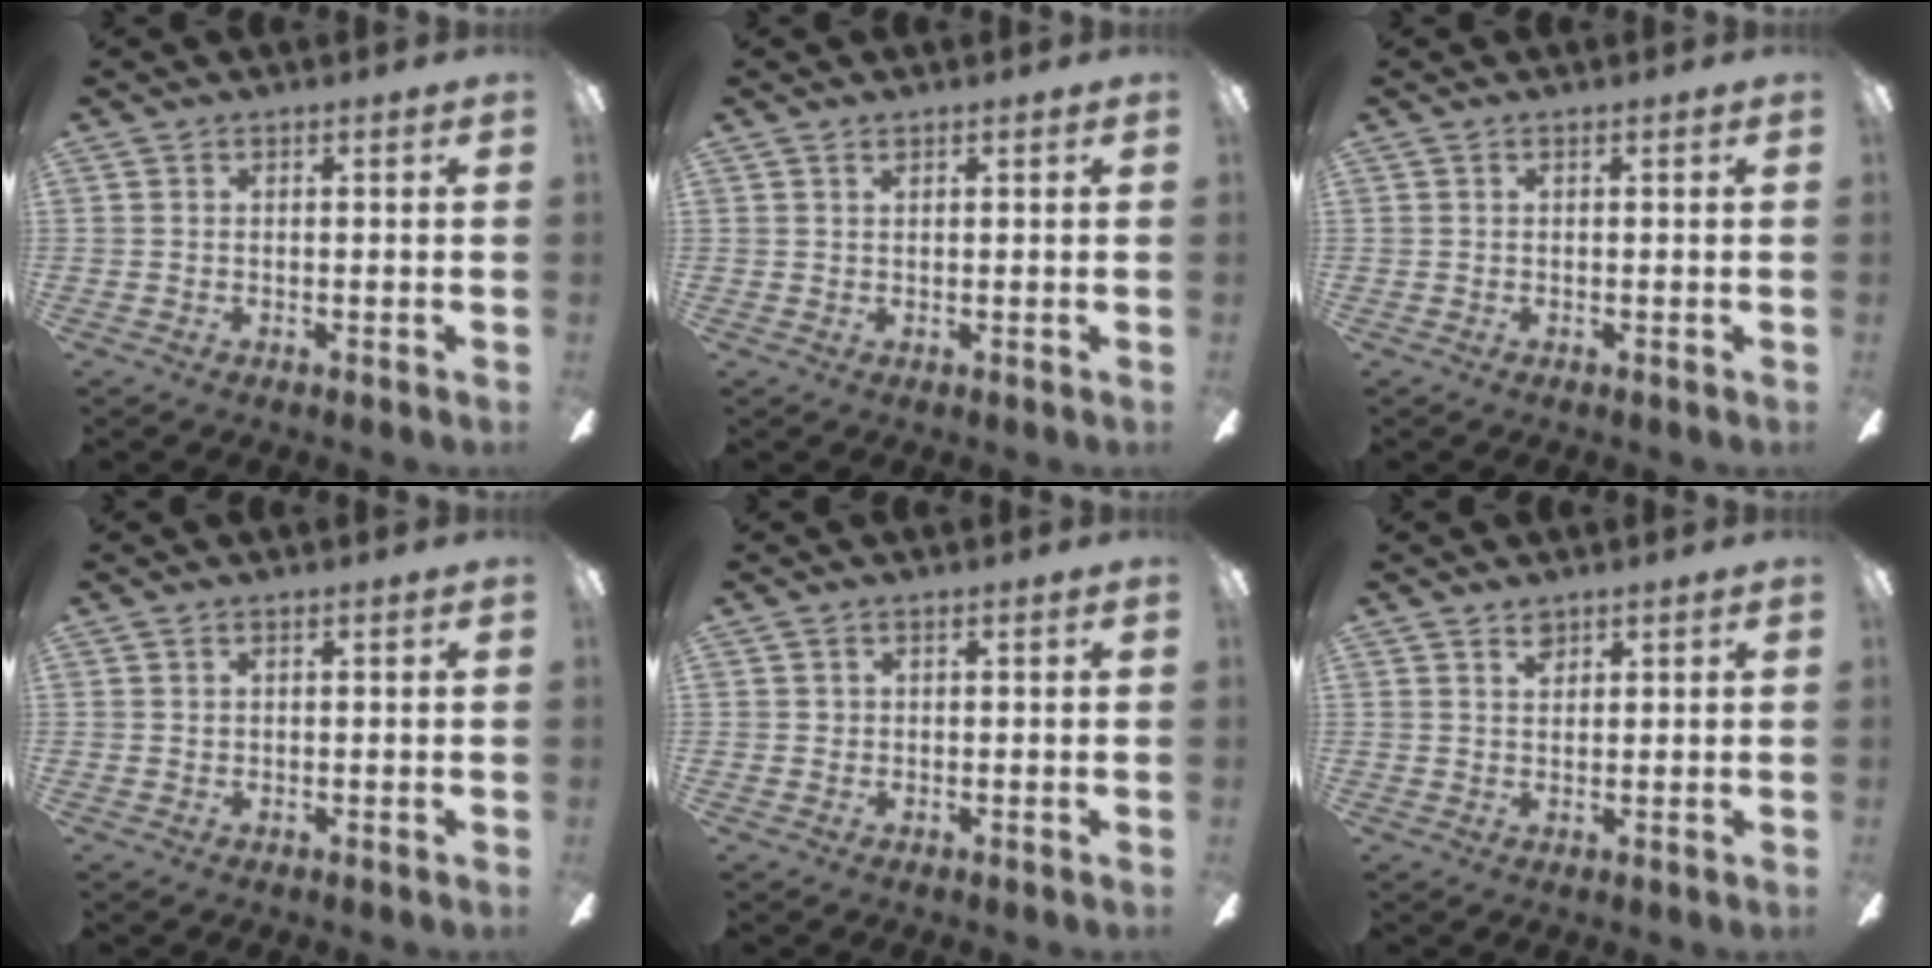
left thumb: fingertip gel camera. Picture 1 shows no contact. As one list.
[{"total": 0.8, "force": [0.5, 0.3, 0.5], "torque": [-0.011, 0.002, 0.009]}, {"total": 0.0}, {"total": 0.6, "force": [0.3, 0.5, 0.2], "torque": [-0.006, 0.002, 0.006]}, {"total": 1.0, "force": [0.3, 0.9, 0.3], "torque": [-0.006, 0.005, 0.004]}, {"total": 2.4, "force": [1.8, 1.2, 1.0], "torque": [-0.014, -0.004, 0.033]}]